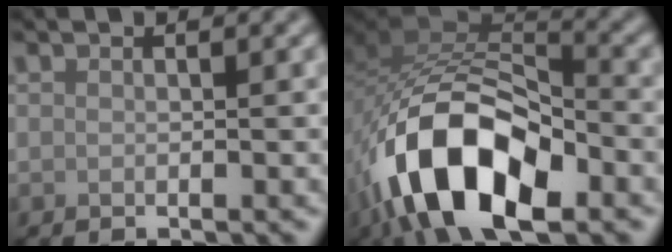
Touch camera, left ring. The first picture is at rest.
{"total": 12.8, "force": [-5.8, 6.6, 9.3], "torque": [-0.176, -0.005, -0.106]}